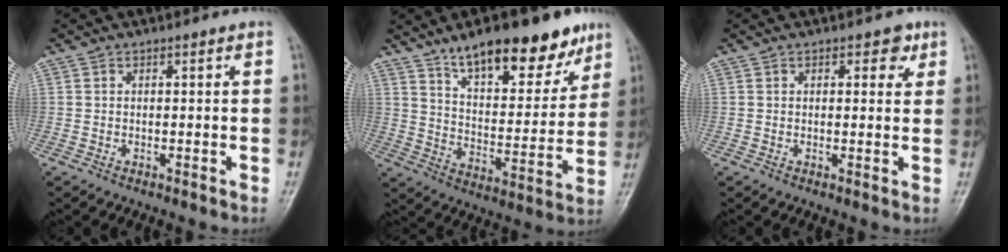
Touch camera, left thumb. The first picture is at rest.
{"total": 19.9, "force": [13.5, 7.6, 12.4], "torque": [-0.137, -0.062, 0.215]}
{"total": 3.2, "force": [1.6, 1.9, 2.1], "torque": [-0.006, -0.004, 0.015]}